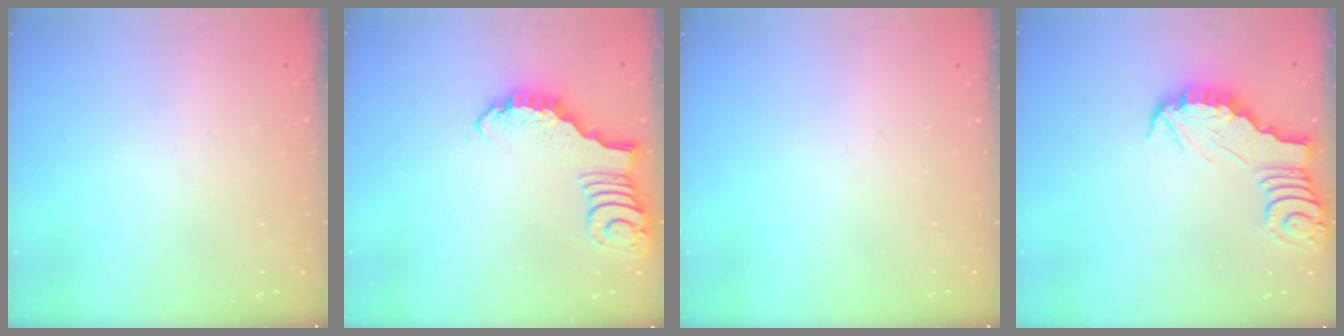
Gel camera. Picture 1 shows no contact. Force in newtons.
{"total": 4.2, "press": 4.2, "slide": 0.3}
{"total": 0.0}
{"total": 3.0, "press": 3.0, "slide": 0.3}